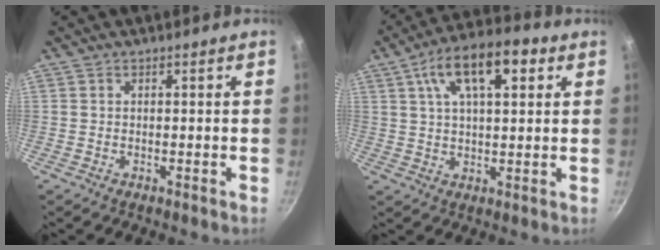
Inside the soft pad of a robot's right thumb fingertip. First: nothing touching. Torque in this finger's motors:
{"motor_torque": [0.27, 3.43, 0.41, -0.30, 0.10]}